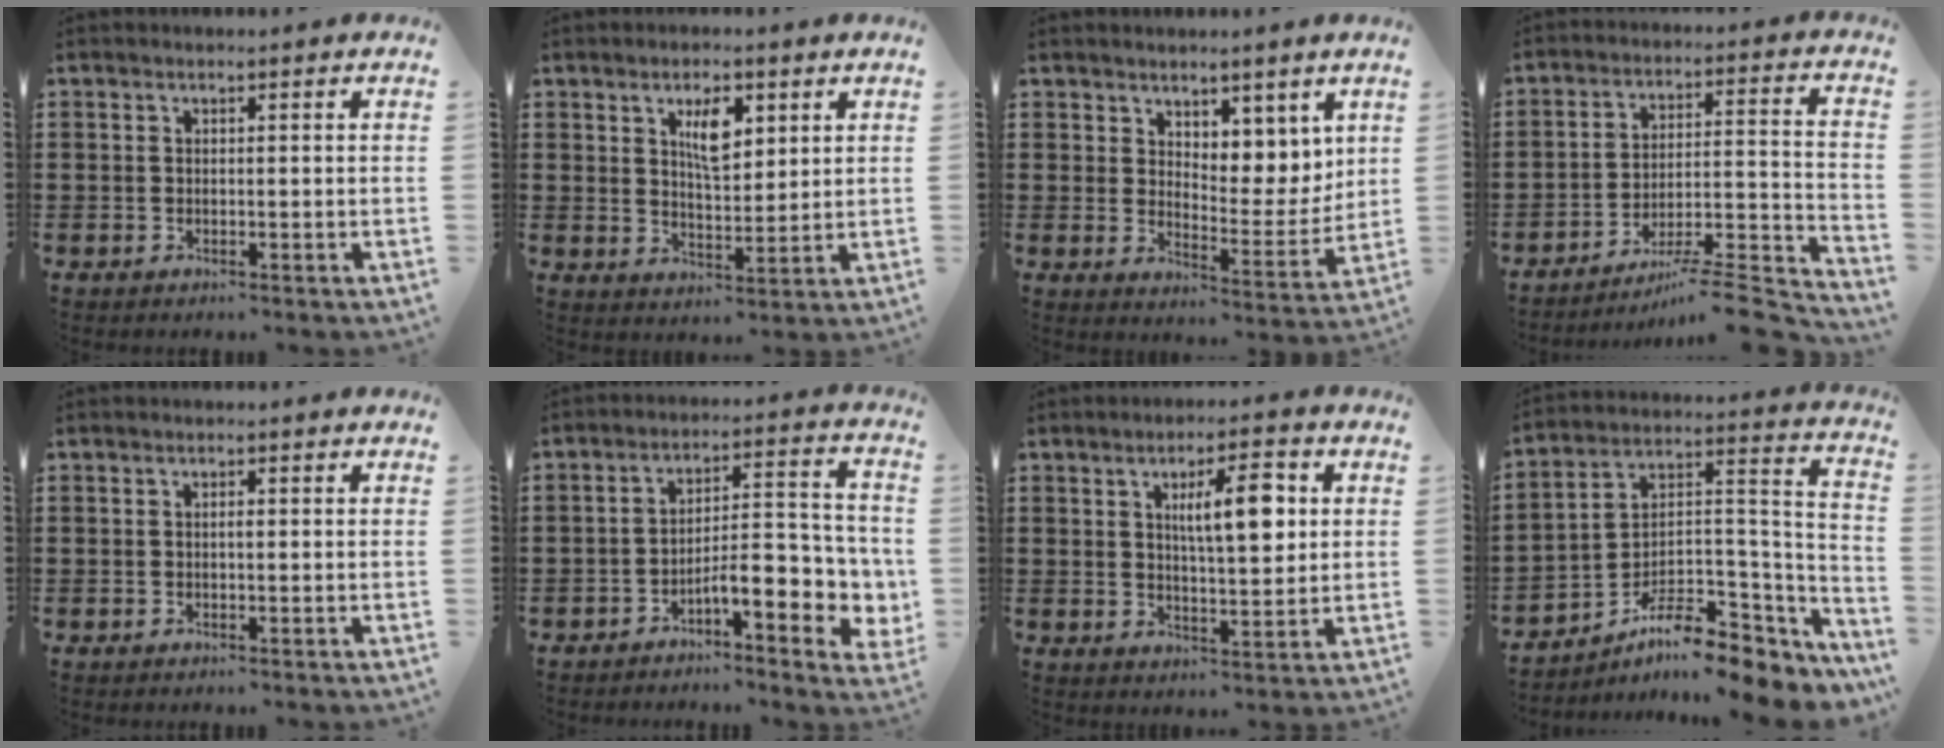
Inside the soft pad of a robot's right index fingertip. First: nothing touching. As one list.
[{"total": 5.7, "force": [2.6, 2.5, 4.4], "torque": [-0.079, 0.002, 0.041]}, {"total": 6.1, "force": [4.9, 3.5, 1.0], "torque": [-0.020, -0.030, 0.089]}, {"total": 7.0, "force": [-6.0, 0.5, 3.7], "torque": [-0.054, -0.003, -0.118]}, {"total": 0.7, "force": [-0.1, 0.2, 0.6], "torque": [-0.014, -0.003, -0.001]}, {"total": 8.2, "force": [-3.4, 2.9, 6.9], "torque": [-0.097, -0.013, -0.060]}, {"total": 8.1, "force": [2.3, 2.5, 7.4], "torque": [-0.122, -0.001, 0.032]}, {"total": 9.3, "force": [-6.9, 3.3, 5.3], "torque": [-0.088, 0.009, -0.129]}]